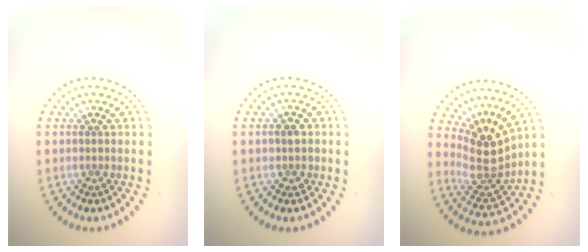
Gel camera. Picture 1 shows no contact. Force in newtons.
{"total": 1.4, "press": 1.4, "slide": 0.4}
{"total": 4.1, "press": 3.2, "slide": 2.6}